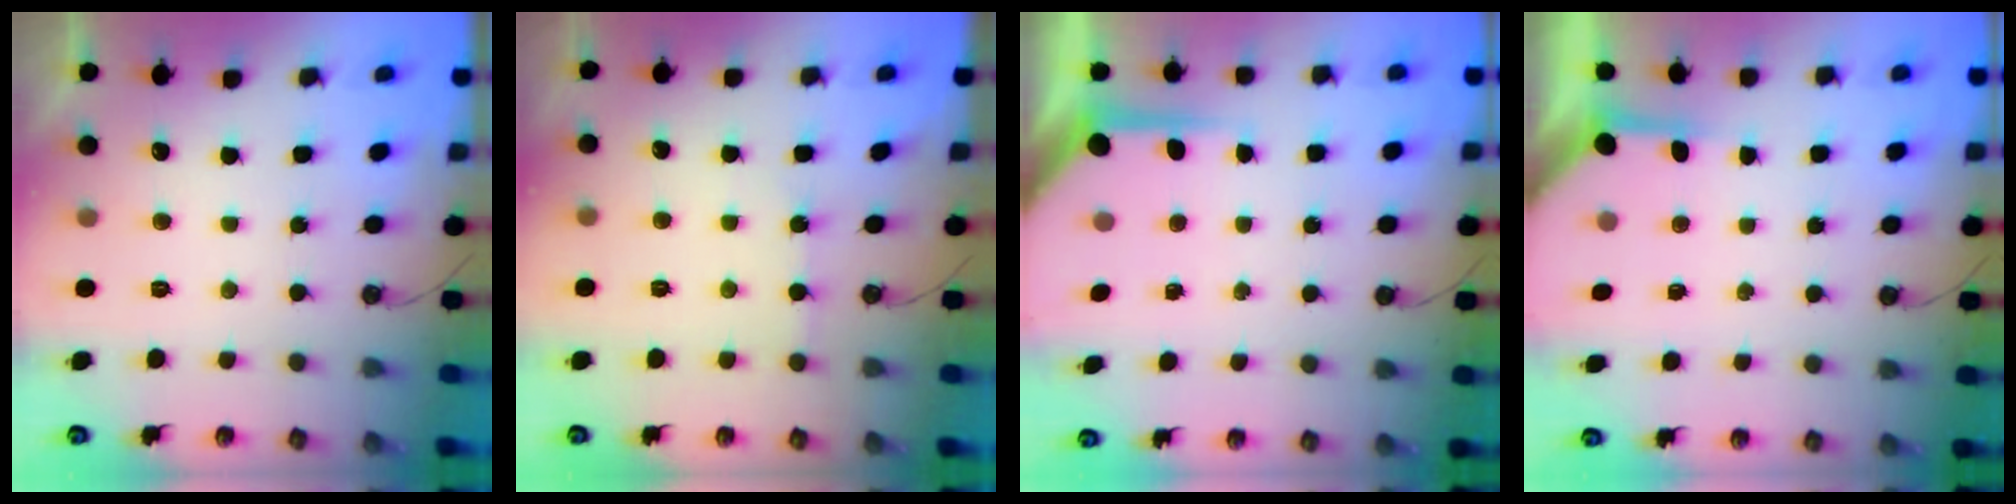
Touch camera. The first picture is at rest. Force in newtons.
{"total": 2.2, "press": 2.1, "slide": 0.3}
{"total": 6.4, "press": 6.4, "slide": 0.4}
{"total": 3.9, "press": 3.9, "slide": 0.4}